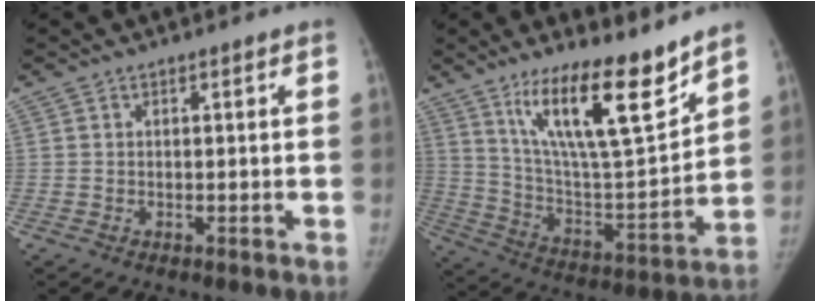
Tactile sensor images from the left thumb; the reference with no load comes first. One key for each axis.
{"total": 19.8, "fx": 13.2, "fy": 4.5, "fz": 14.0, "tx": -0.206, "ty": -0.081, "tz": 0.235}